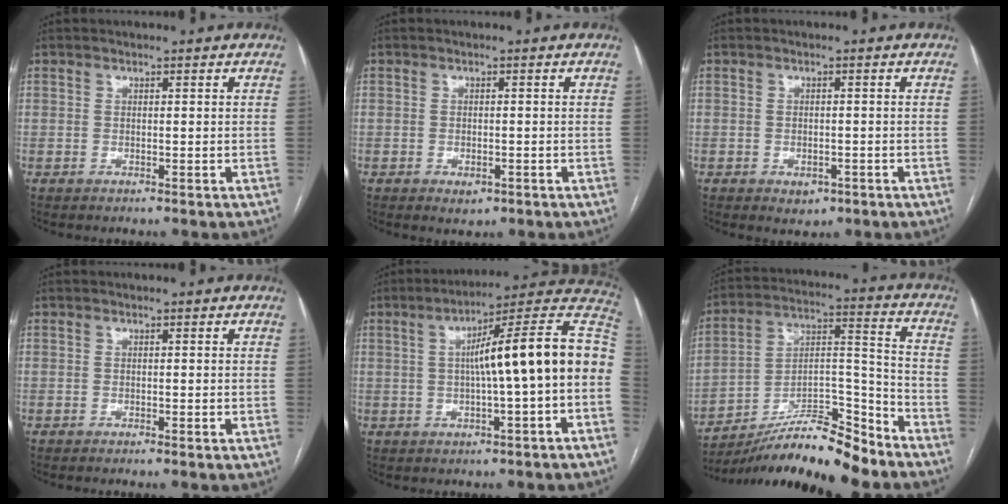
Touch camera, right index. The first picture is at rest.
{"total": 2.1, "force": [-1.1, 1.2, 1.4], "torque": [-0.017, 0.000, -0.008]}
{"total": 2.5, "force": [-1.3, 1.6, 1.3], "torque": [-0.013, 0.002, -0.008]}
{"total": 0.8, "force": [-0.6, -0.2, 0.4], "torque": [-0.008, 0.002, -0.010]}
{"total": 16.5, "force": [0.1, 0.3, 16.5], "torque": [-0.231, 0.042, -0.003]}
{"total": 15.9, "force": [-13.9, 1.9, 7.5], "torque": [-0.122, 0.033, -0.238]}